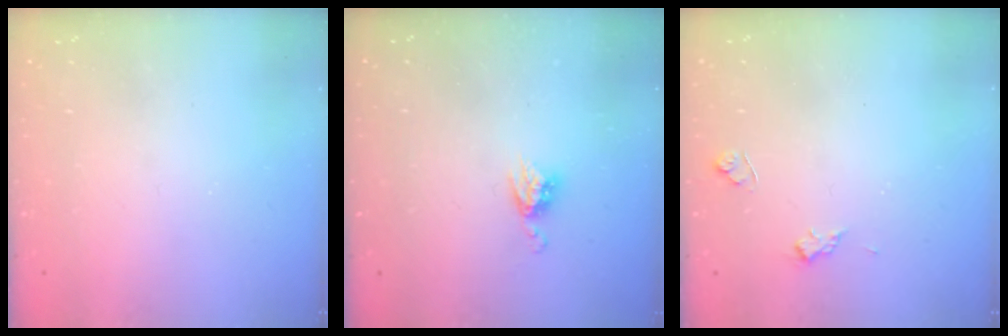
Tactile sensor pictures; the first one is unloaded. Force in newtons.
{"total": 4.6, "press": 4.6, "slide": 0.3}
{"total": 4.2, "press": 4.1, "slide": 0.4}